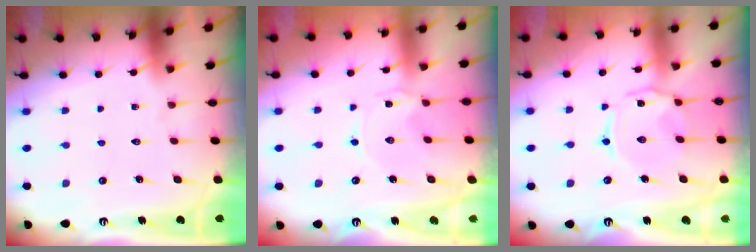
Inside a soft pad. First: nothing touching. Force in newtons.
{"total": 0.0}
{"total": 2.9, "press": 2.9, "slide": 0.5}